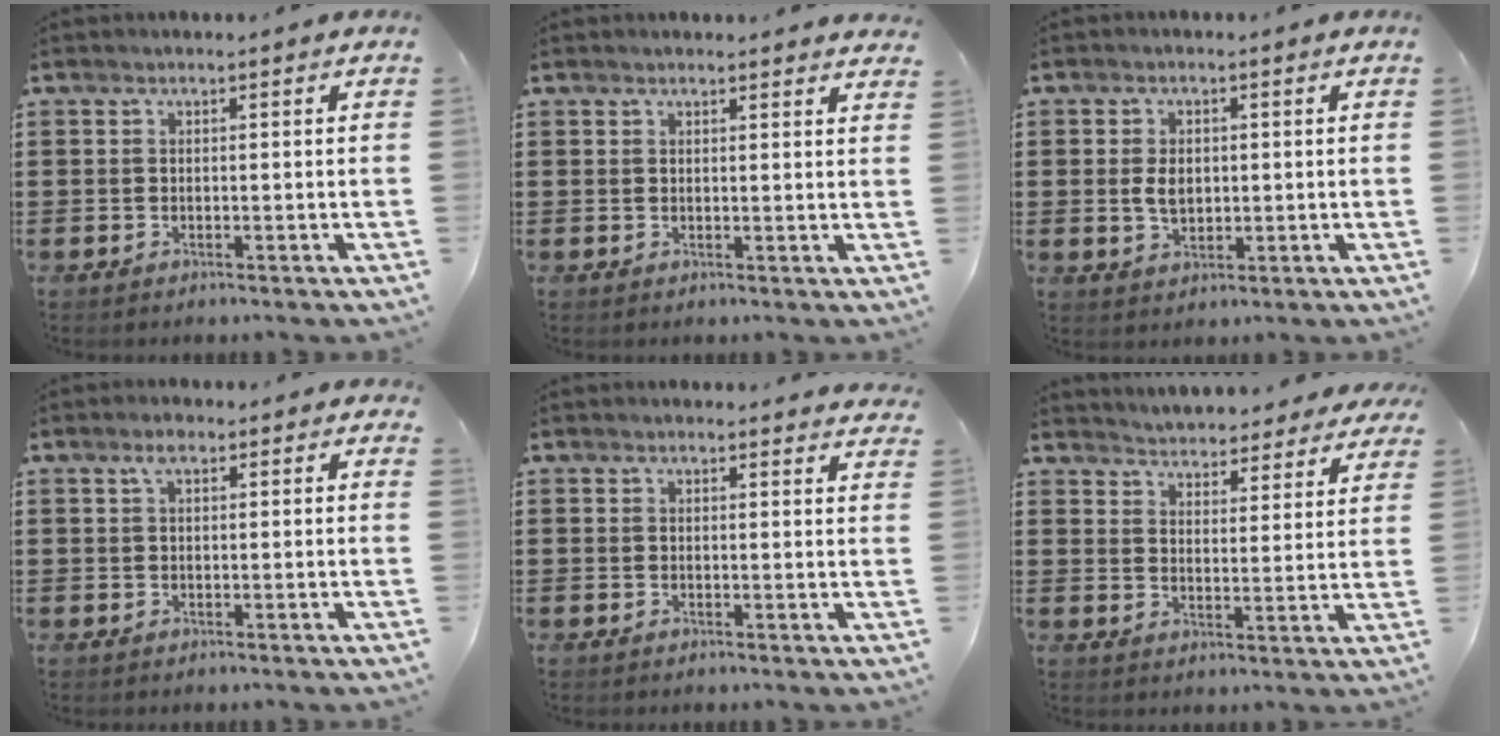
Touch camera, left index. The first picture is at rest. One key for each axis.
{"total": 1.6, "fx": 1.5, "fy": 0.1, "fz": 0.4, "tx": -0.010, "ty": 0.001, "tz": 0.029}
{"total": 3.7, "fx": 0.3, "fy": 2.4, "fz": 2.8, "tx": -0.058, "ty": 0.001, "tz": 0.001}
{"total": 3.0, "fx": 1.9, "fy": 1.0, "fz": 2.1, "tx": -0.044, "ty": 0.005, "tz": 0.034}
{"total": 2.0, "fx": 1.9, "fy": 0.1, "fz": 0.3, "tx": -0.002, "ty": -0.006, "tz": 0.035}
{"total": 4.3, "fx": 4.3, "fy": -0.2, "fz": -0.2, "tx": -0.021, "ty": -0.035, "tz": 0.073}